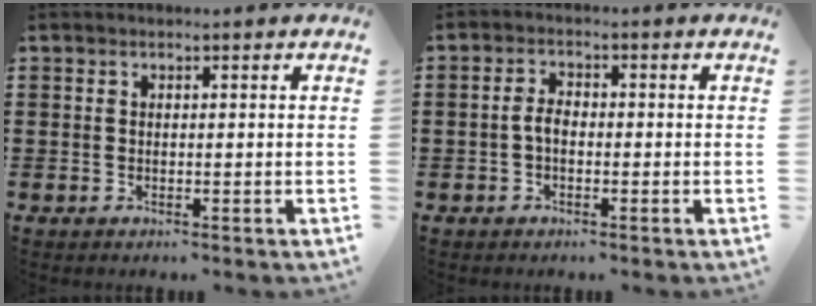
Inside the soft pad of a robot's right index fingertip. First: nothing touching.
{"total": 2.6, "force": [-0.6, 1.4, 2.1], "torque": [-0.056, -0.002, -0.018]}